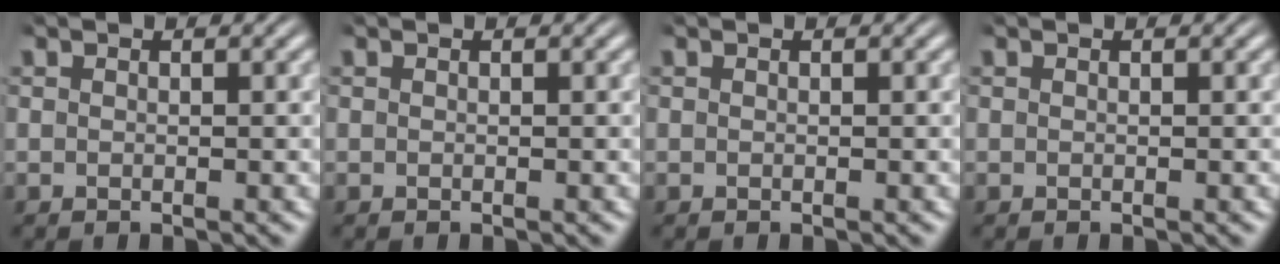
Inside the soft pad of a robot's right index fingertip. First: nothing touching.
{"total": 0.0}
{"total": 0.0}
{"total": 0.0}